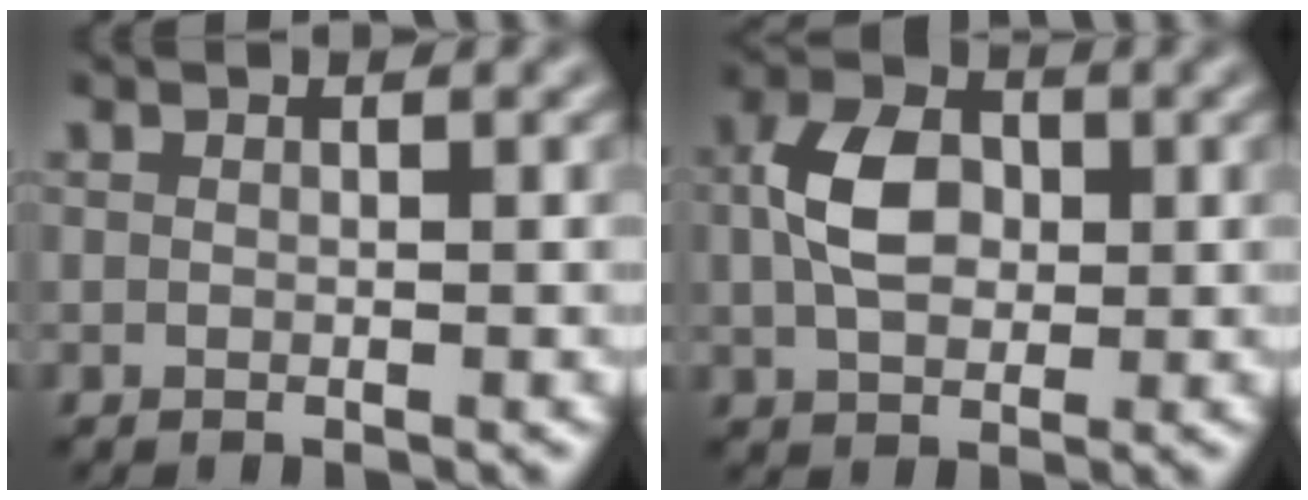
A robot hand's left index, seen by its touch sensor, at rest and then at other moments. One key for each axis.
{"total": 5.0, "fx": 0.3, "fy": 3.5, "fz": 3.5, "tx": -0.079, "ty": 0.003, "tz": 0.000}